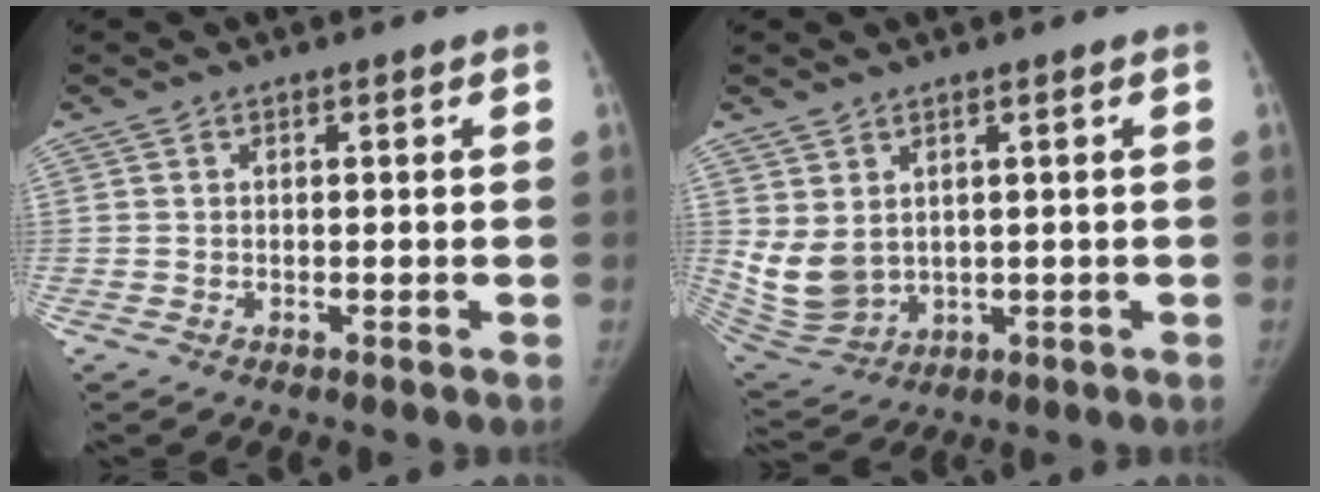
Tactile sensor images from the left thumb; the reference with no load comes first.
{"total": 8.6, "force": [1.7, 6.5, 5.4], "torque": [-0.099, -0.016, 0.059]}